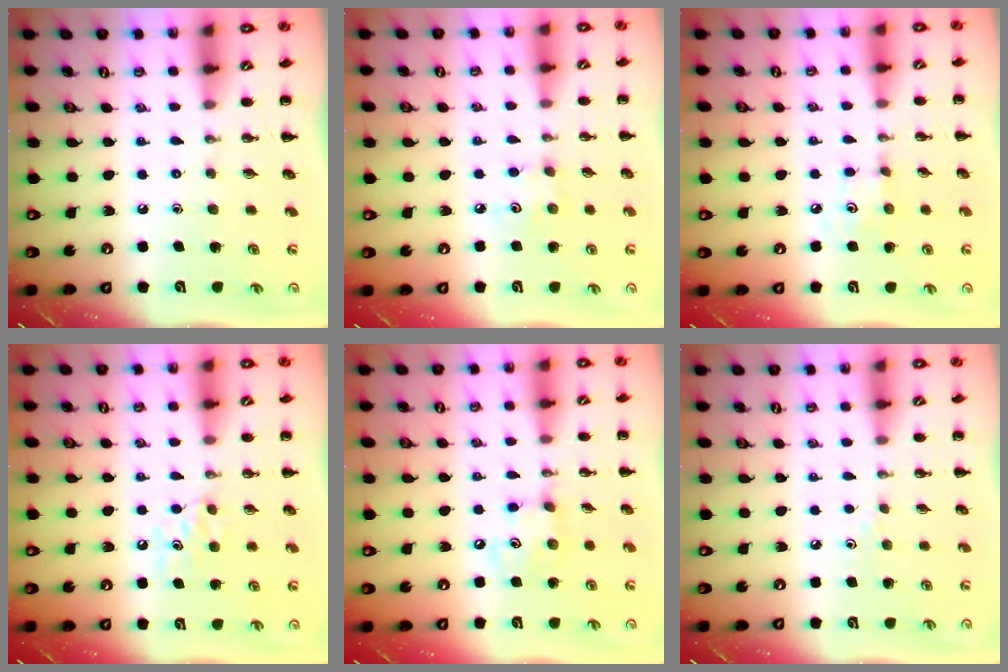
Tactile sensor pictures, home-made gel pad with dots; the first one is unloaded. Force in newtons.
{"total": 3.9, "press": 3.8, "slide": 0.9}
{"total": 4.8, "press": 4.6, "slide": 1.2}
{"total": 6.0, "press": 5.8, "slide": 1.5}
{"total": 5.5, "press": 5.5, "slide": 0.5}
{"total": 2.2, "press": 2.1, "slide": 0.9}